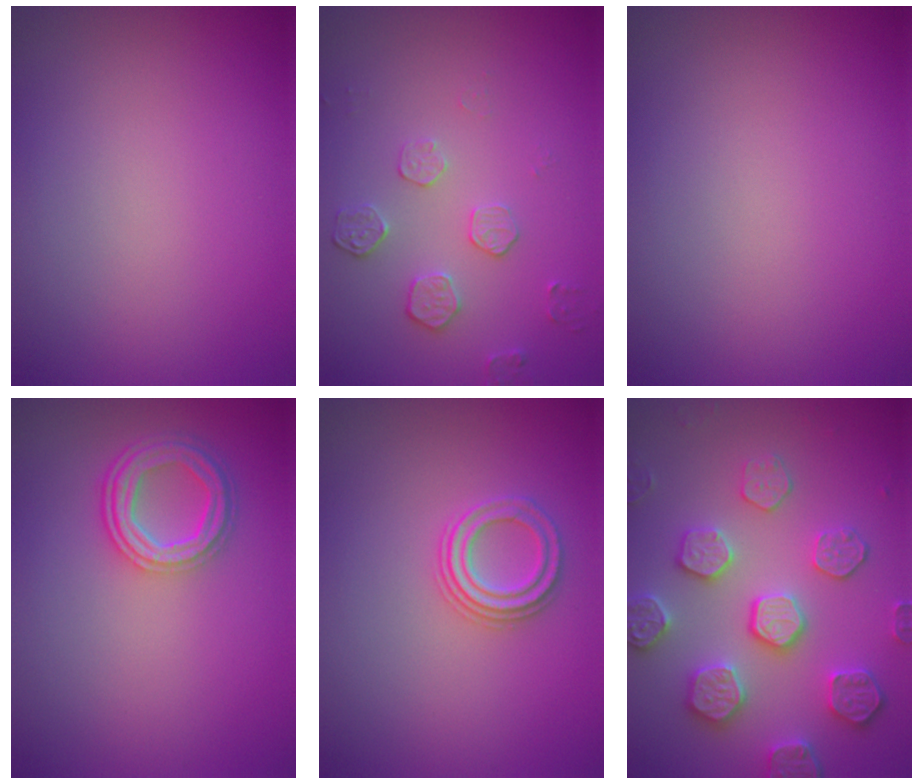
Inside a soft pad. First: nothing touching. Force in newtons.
{"total": 1.9, "press": 1.3, "slide": 1.3}
{"total": 0.0}
{"total": 4.1, "press": 3.2, "slide": 2.6}
{"total": 2.3, "press": 2.2, "slide": 0.6}
{"total": 5.3, "press": 5.0, "slide": 1.8}